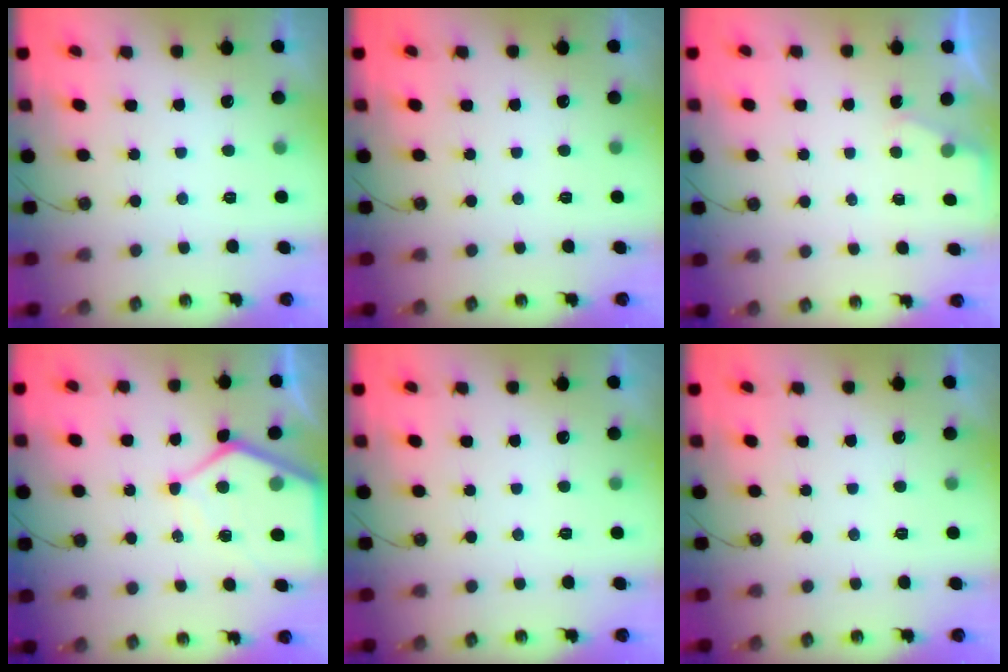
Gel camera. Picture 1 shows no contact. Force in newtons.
{"total": 0.0}
{"total": 1.8, "press": 1.8, "slide": 0.3}
{"total": 9.8, "press": 9.8, "slide": 0.9}
{"total": 0.0}
{"total": 0.0}